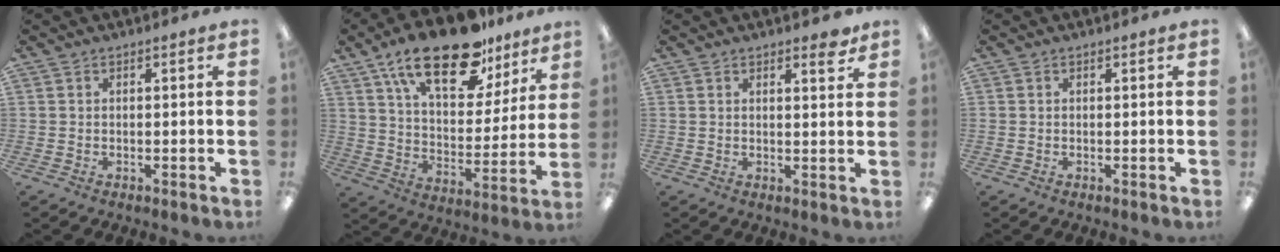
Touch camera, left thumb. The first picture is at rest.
{"total": 22.0, "force": [14.9, 9.3, 13.4], "torque": [-0.213, -0.085, 0.253]}
{"total": 3.0, "force": [2.5, 0.9, 1.5], "torque": [-0.001, -0.017, 0.036]}
{"total": 0.0}